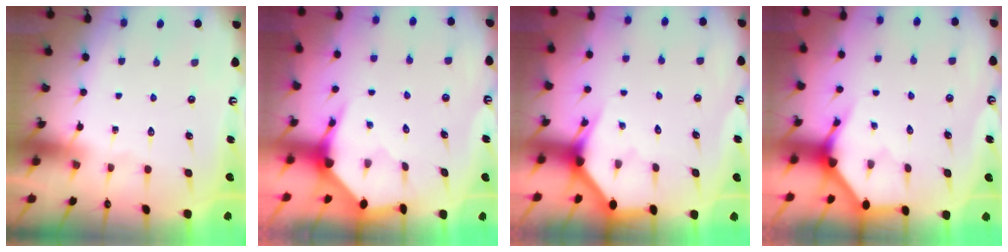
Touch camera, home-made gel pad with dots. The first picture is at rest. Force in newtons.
{"total": 3.6, "press": 3.6, "slide": 0.4}
{"total": 2.8, "press": 2.8, "slide": 0.1}
{"total": 3.6, "press": 3.6, "slide": 0.2}